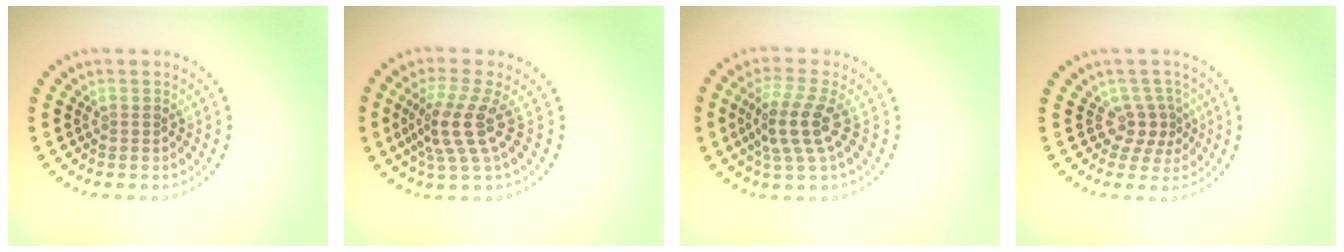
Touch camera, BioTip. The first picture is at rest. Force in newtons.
{"total": 3.9, "press": 2.9, "slide": 2.7}
{"total": 3.8, "press": 3.1, "slide": 2.2}
{"total": 2.5, "press": 1.8, "slide": 1.8}